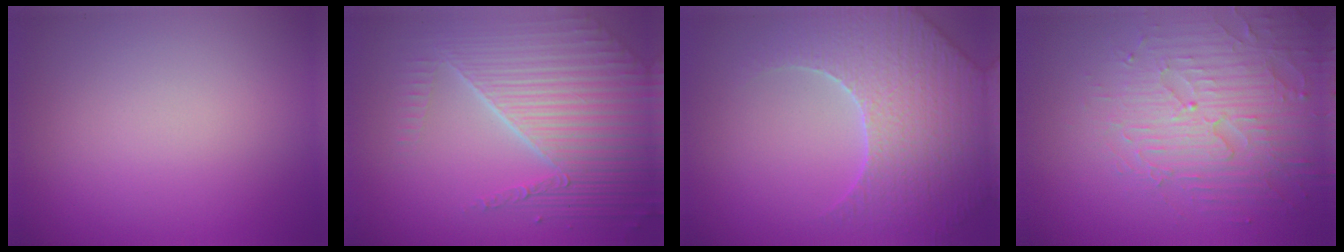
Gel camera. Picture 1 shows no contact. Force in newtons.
{"total": 8.6, "press": 5.7, "slide": 6.5}
{"total": 5.9, "press": 5.6, "slide": 1.7}
{"total": 5.2, "press": 4.7, "slide": 2.1}